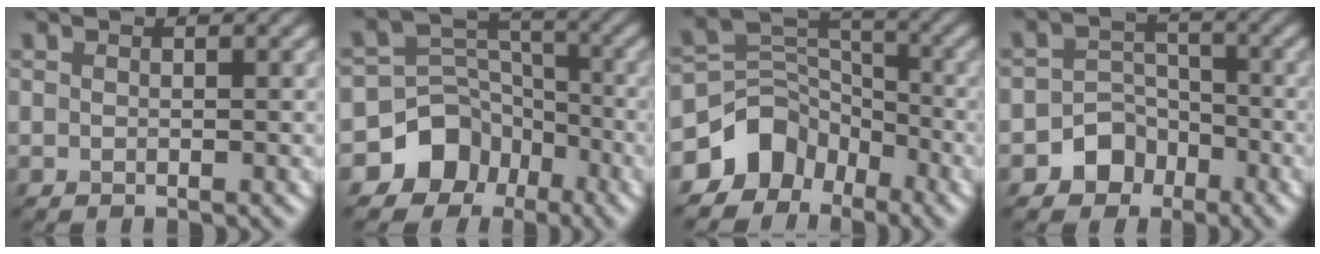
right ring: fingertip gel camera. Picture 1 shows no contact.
{"total": 8.1, "force": [-4.8, 6.4, 1.5], "torque": [-0.010, 0.011, -0.100]}
{"total": 6.4, "force": [-3.9, 4.7, 1.9], "torque": [-0.020, 0.003, -0.081]}
{"total": 4.2, "force": [-2.4, 3.3, 0.9], "torque": [0.019, 0.009, -0.051]}